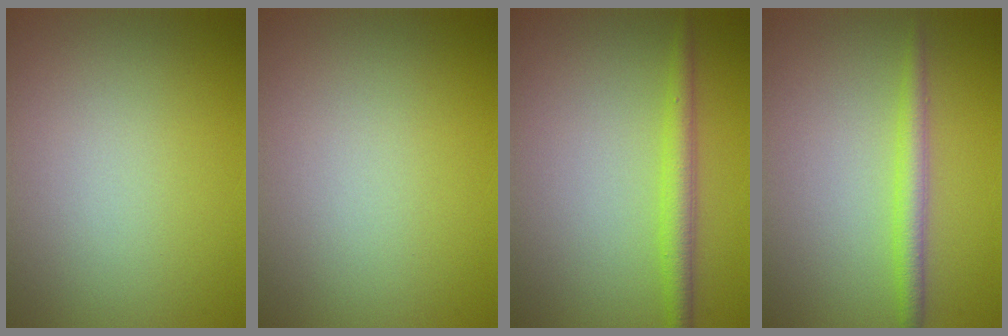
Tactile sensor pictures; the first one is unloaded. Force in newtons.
{"total": 0.0}
{"total": 2.4, "press": 2.4, "slide": 0.2}
{"total": 2.1, "press": 2.1, "slide": 0.2}